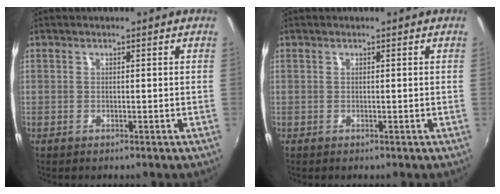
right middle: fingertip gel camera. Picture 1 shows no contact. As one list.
[{"total": 0.0}]